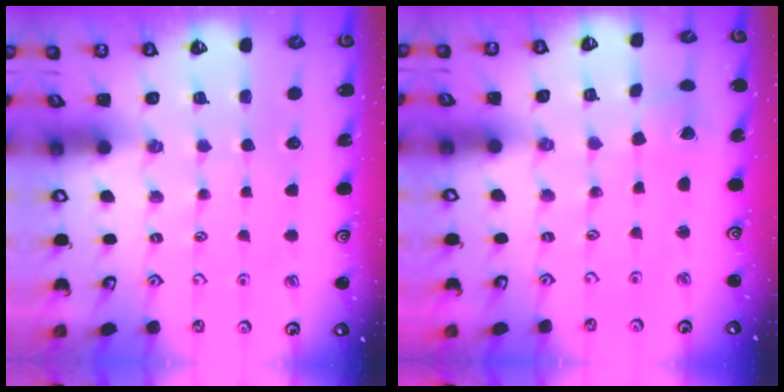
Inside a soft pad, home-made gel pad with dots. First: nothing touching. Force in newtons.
{"total": 2.2, "press": 2.2, "slide": 0.2}